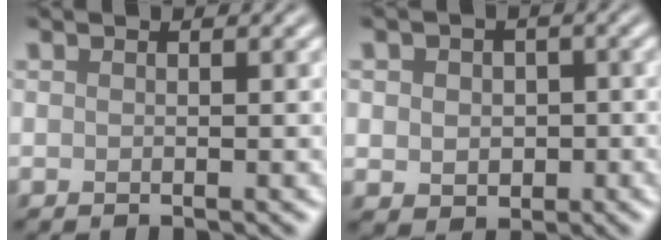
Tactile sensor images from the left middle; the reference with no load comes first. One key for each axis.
{"total": 3.3, "fx": 0.0, "fy": 2.8, "fz": 1.8, "tx": -0.024, "ty": 0.001, "tz": -0.007}